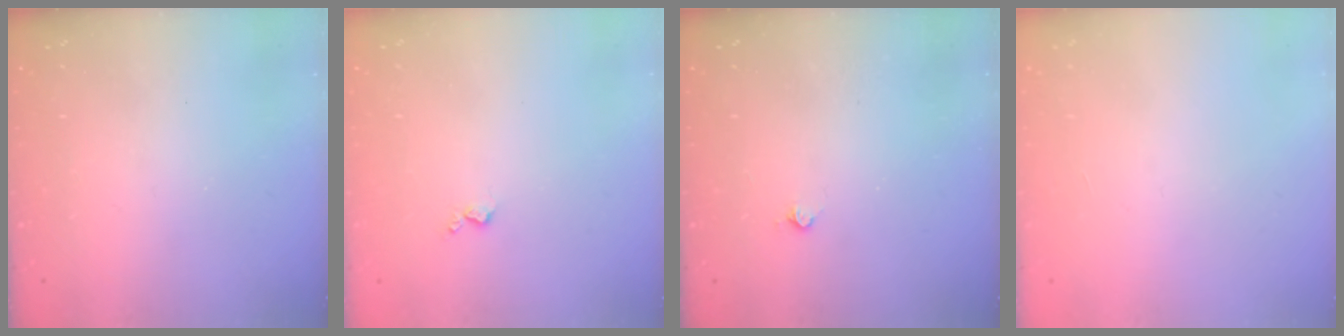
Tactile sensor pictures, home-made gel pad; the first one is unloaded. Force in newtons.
{"total": 4.3, "press": 4.2, "slide": 0.5}
{"total": 2.7, "press": 2.7, "slide": 0.5}
{"total": 0.0}